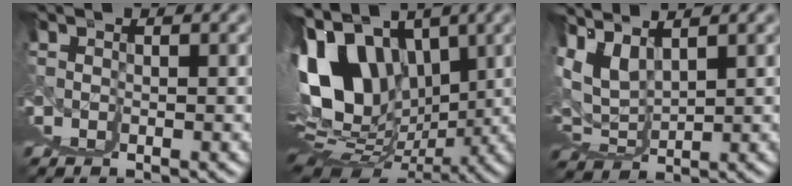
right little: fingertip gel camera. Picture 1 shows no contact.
{"total": 14.4, "force": [4.8, 6.7, 11.8], "torque": [-0.180, 0.008, 0.097]}
{"total": 5.0, "force": [4.4, -2.3, 0.9], "torque": [-0.032, 0.006, 0.096]}